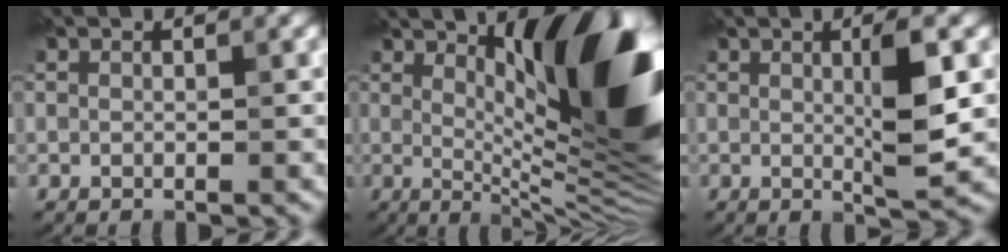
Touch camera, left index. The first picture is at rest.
{"total": 17.1, "force": [4.9, 4.9, 15.6], "torque": [-0.194, 0.018, 0.078]}
{"total": 4.4, "force": [0.6, 0.6, 4.3], "torque": [-0.070, -0.005, 0.010]}